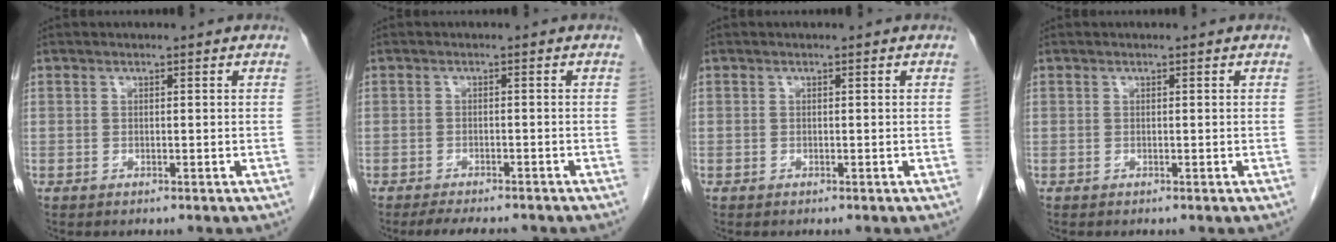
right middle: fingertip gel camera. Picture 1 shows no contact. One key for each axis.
{"total": 6.6, "fx": -5.7, "fy": 1.7, "fz": 2.9, "tx": -0.039, "ty": -0.006, "tz": -0.080}
{"total": 0.0}
{"total": 0.0}